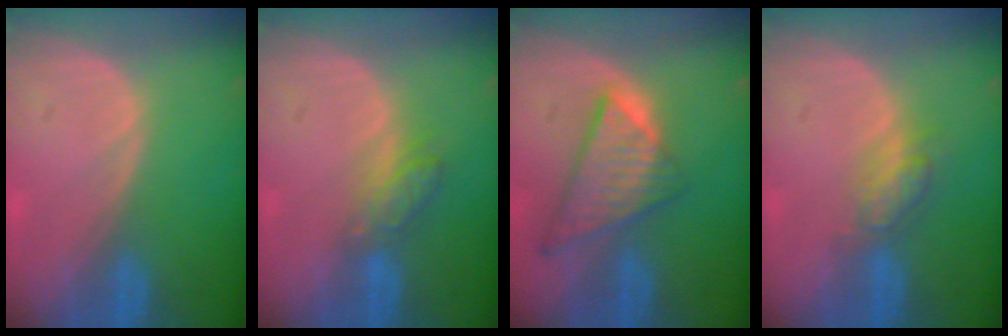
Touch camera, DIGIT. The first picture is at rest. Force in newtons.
{"total": 4.4, "press": 4.1, "slide": 1.6}
{"total": 8.6, "press": 7.4, "slide": 4.4}
{"total": 4.6, "press": 4.1, "slide": 2.1}